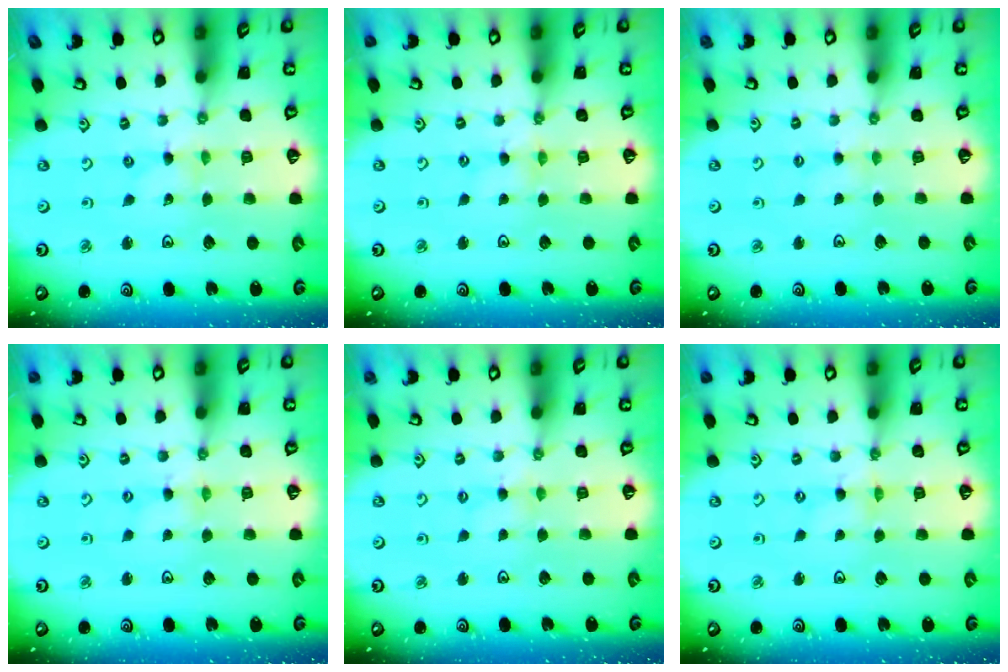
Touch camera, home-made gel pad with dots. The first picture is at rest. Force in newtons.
{"total": 1.2, "press": 1.2, "slide": 0.3}
{"total": 1.8, "press": 1.8, "slide": 0.4}
{"total": 1.7, "press": 1.7, "slide": 0.2}
{"total": 1.6, "press": 1.6, "slide": 0.4}
{"total": 1.1, "press": 1.1, "slide": 0.2}